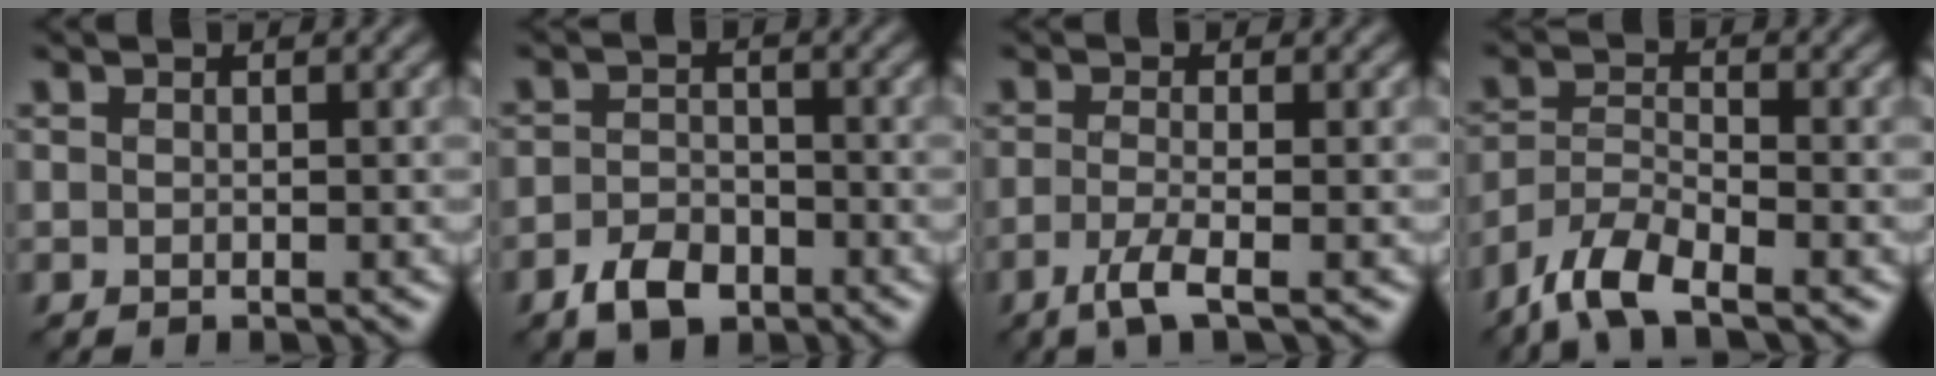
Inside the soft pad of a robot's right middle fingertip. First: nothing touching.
{"total": 3.2, "force": [-2.0, 2.0, 1.5], "torque": [-0.025, 0.003, -0.043]}
{"total": 2.6, "force": [-1.3, 0.6, 2.2], "torque": [-0.042, -0.003, -0.036]}
{"total": 5.1, "force": [-3.8, 1.6, 2.9], "torque": [-0.058, -0.002, -0.081]}